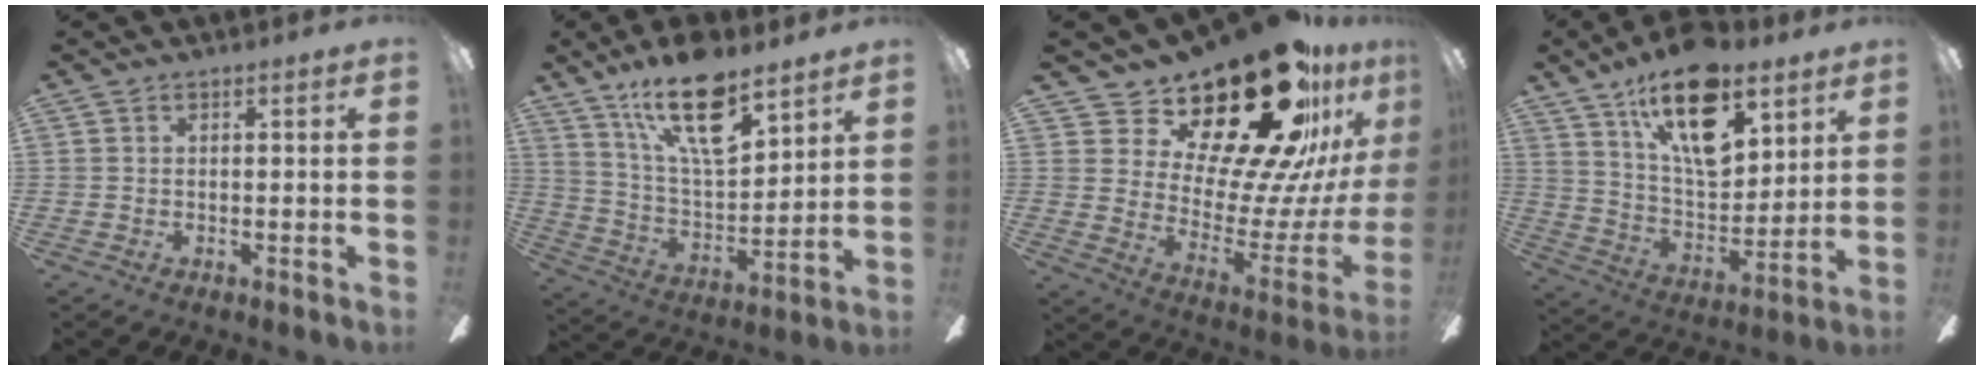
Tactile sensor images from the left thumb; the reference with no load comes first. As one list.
[{"total": 19.4, "force": [12.8, 7.3, 12.5], "torque": [-0.232, -0.065, 0.219]}, {"total": 30.3, "force": [21.7, 11.2, 18.0], "torque": [-0.259, -0.165, 0.382]}, {"total": 21.1, "force": [12.7, 10.0, 13.6], "torque": [-0.219, -0.062, 0.220]}]